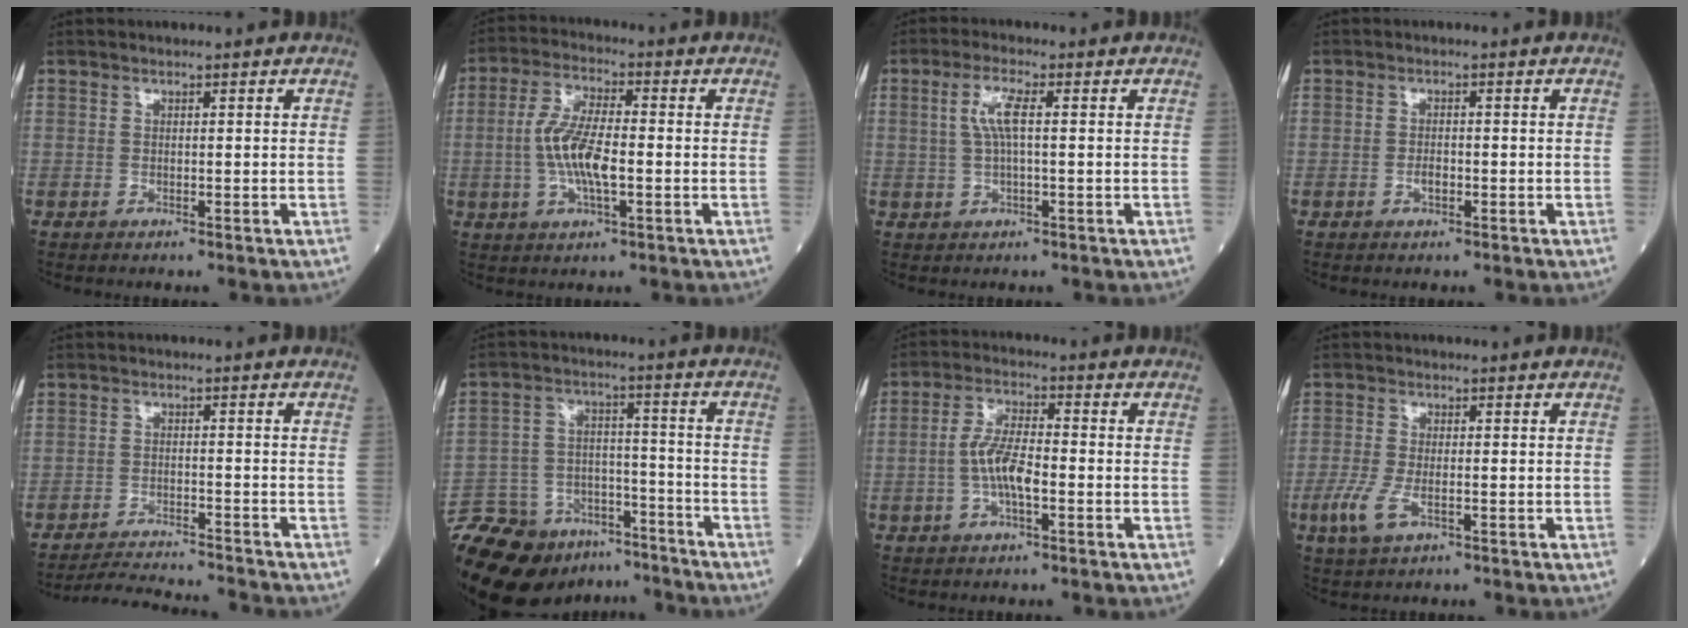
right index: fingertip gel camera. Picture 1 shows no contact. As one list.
[{"total": 8.5, "force": [-1.0, 2.3, 8.1], "torque": [-0.169, 0.003, -0.020]}, {"total": 4.2, "force": [0.8, 0.7, 4.1], "torque": [-0.087, 0.011, 0.015]}, {"total": 1.5, "force": [-0.6, 0.7, 1.2], "torque": [-0.023, 0.001, -0.010]}, {"total": 9.1, "force": [-9.0, -0.3, 1.5], "torque": [-0.022, -0.007, -0.141]}, {"total": 20.7, "force": [-16.2, 9.8, 8.3], "torque": [-0.197, 0.004, -0.253]}, {"total": 6.3, "force": [-1.3, 1.8, 5.9], "torque": [-0.125, 0.008, -0.027]}, {"total": 4.7, "force": [-1.8, 1.7, 4.0], "torque": [-0.097, -0.009, -0.034]}]